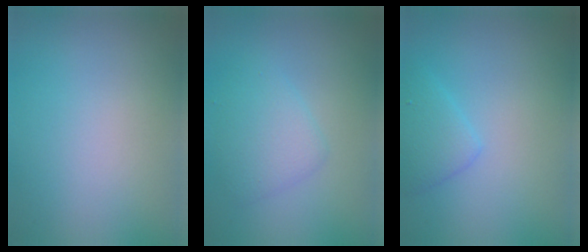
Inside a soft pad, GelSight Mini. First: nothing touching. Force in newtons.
{"total": 2.8, "press": 2.8, "slide": 0.2}
{"total": 2.2, "press": 2.2, "slide": 0.1}